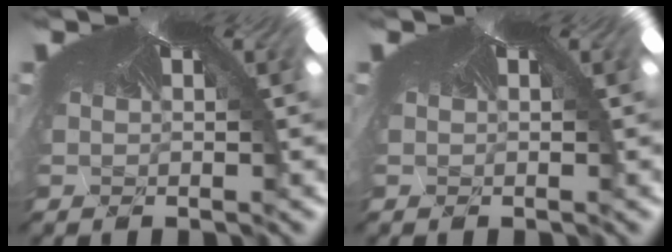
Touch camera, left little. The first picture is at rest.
{"total": 0.0}